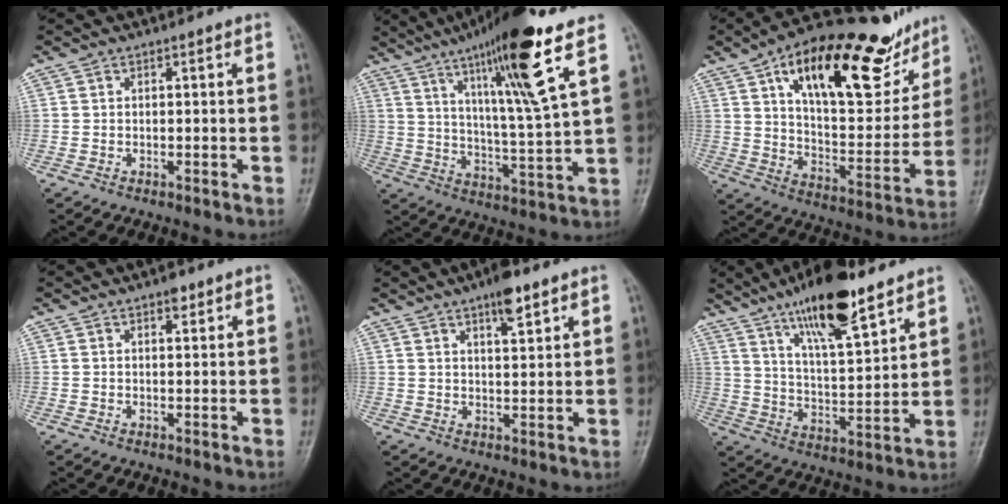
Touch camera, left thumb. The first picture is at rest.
{"total": 18.0, "force": [9.9, 0.8, 15.0], "torque": [-0.247, -0.047, 0.166]}
{"total": 27.5, "force": [16.0, 11.5, 19.2], "torque": [-0.240, -0.031, 0.251]}
{"total": 1.9, "force": [1.3, 0.9, 1.2], "torque": [-0.009, -0.005, 0.016]}
{"total": 6.0, "force": [3.9, 1.8, 4.2], "torque": [-0.055, -0.020, 0.058]}
{"total": 16.4, "force": [11.3, 4.2, 11.1], "torque": [-0.169, -0.059, 0.198]}